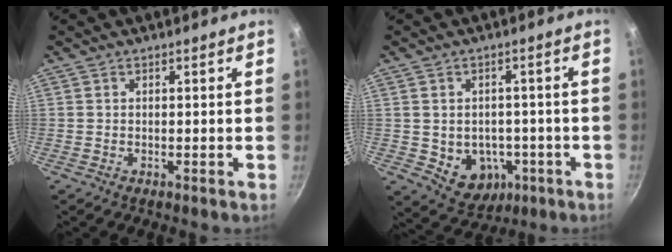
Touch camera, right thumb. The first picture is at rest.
{"total": 8.9, "force": [-2.2, 7.2, 4.8], "torque": [-0.038, 0.012, -0.013]}